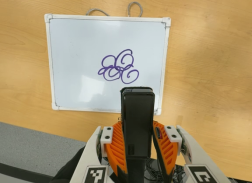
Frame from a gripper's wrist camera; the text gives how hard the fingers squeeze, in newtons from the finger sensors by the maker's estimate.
{"total": 5.2, "left": 3.7, "right": 6.7}